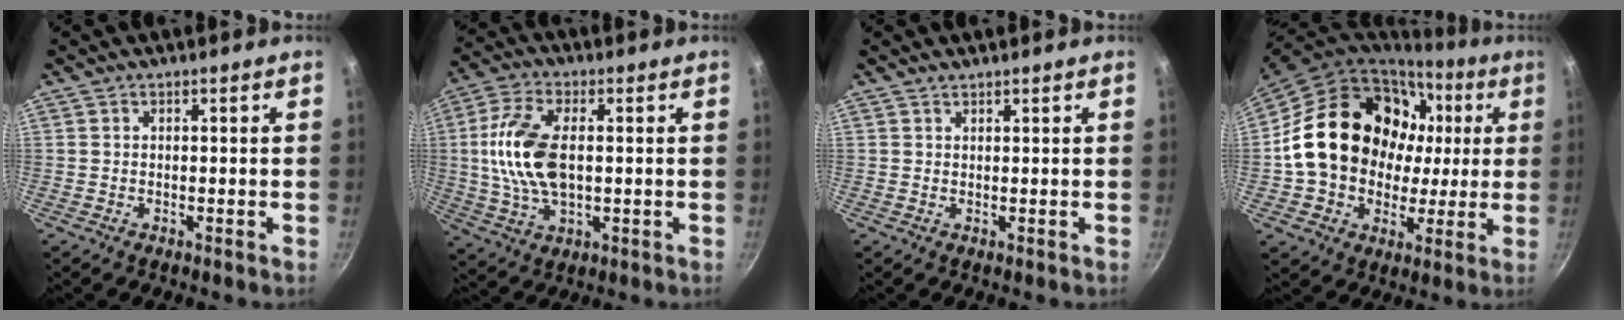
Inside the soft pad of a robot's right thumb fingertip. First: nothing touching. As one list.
[{"total": 13.5, "force": [0.9, 7.2, 11.4], "torque": [-0.221, 0.010, 0.013]}, {"total": 0.7, "force": [0.7, 0.2, 0.0], "torque": [0.001, -0.007, 0.014]}, {"total": 24.0, "force": [3.1, 19.3, 13.9], "torque": [-0.215, 0.038, 0.065]}]